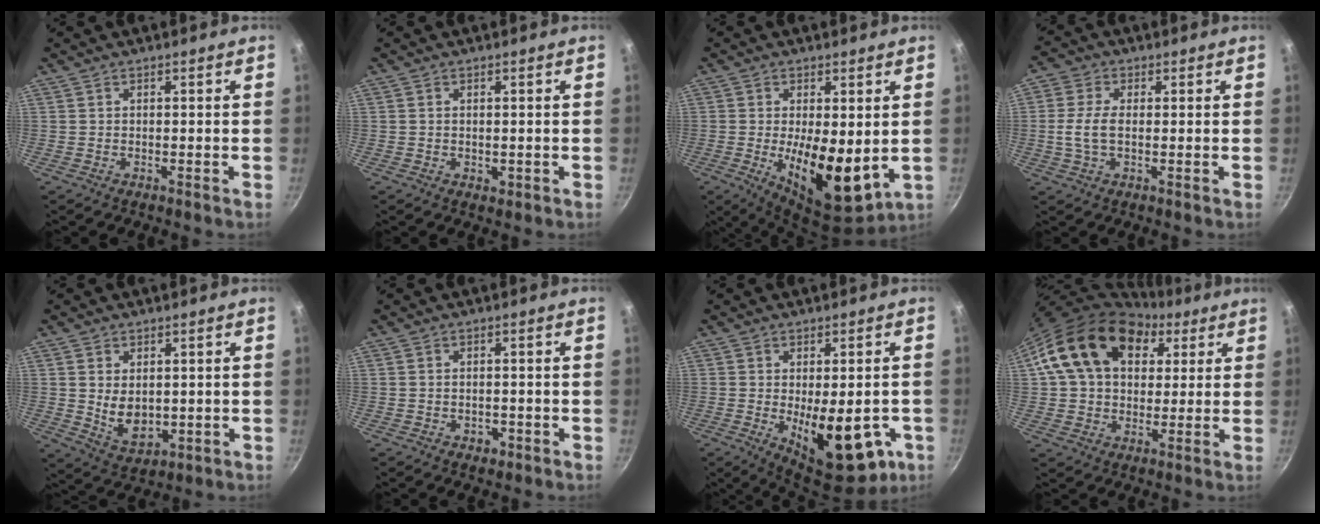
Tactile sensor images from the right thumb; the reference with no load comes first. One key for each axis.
{"total": 1.5, "fx": 0.1, "fy": 1.1, "fz": 1.1, "tx": -0.014, "ty": -0.001, "tz": 0.001}
{"total": 13.5, "fx": -0.8, "fy": 5.9, "fz": 12.1, "tx": -0.179, "ty": -0.027, "tz": -0.002}
{"total": 6.1, "fx": 0.1, "fy": 3.7, "fz": 4.8, "tx": -0.099, "ty": 0.011, "tz": -0.006}
{"total": 7.6, "fx": 0.6, "fy": 5.1, "fz": 5.6, "tx": -0.086, "ty": -0.018, "tz": 0.028}
{"total": 2.5, "fx": -0.9, "fy": 1.7, "fz": 1.5, "tx": -0.021, "ty": 0.003, "tz": -0.010}
{"total": 16.5, "fx": -4.3, "fy": 7.7, "fz": 14.0, "tx": -0.156, "ty": -0.015, "tz": -0.040}
{"total": 18.3, "fx": 6.9, "fy": 13.0, "fz": 10.8, "tx": -0.162, "ty": 0.005, "tz": 0.108}